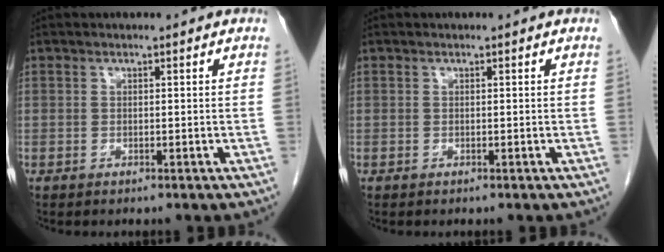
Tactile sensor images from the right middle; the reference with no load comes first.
{"total": 0.0}